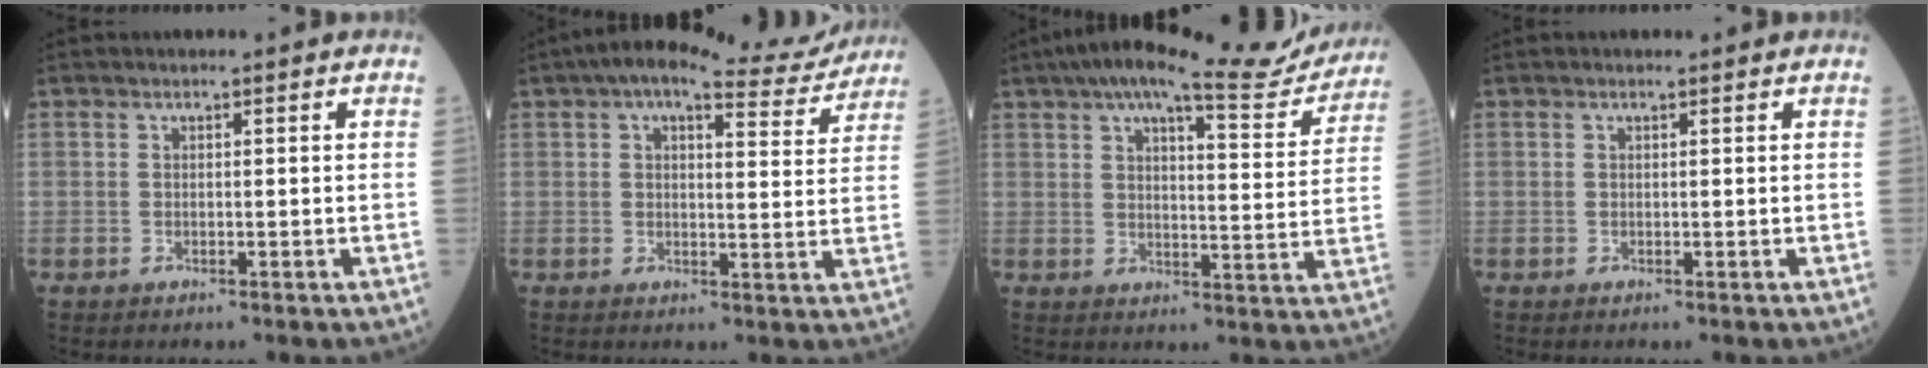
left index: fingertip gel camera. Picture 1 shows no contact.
{"total": 12.0, "force": [10.4, 2.8, 5.2], "torque": [-0.069, 0.011, 0.120]}
{"total": 17.5, "force": [15.4, 2.9, 7.8], "torque": [-0.109, 0.002, 0.193]}
{"total": 0.0}